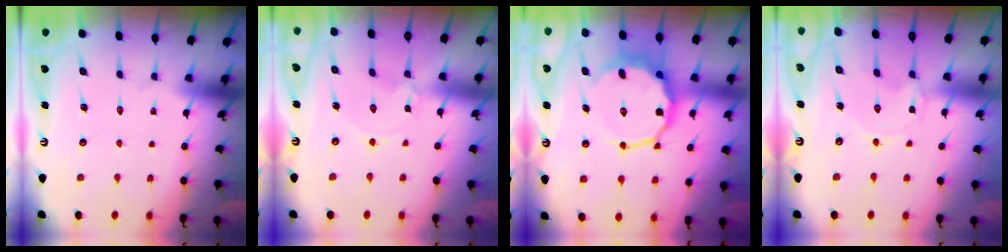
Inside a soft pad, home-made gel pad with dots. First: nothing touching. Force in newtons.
{"total": 0.0}
{"total": 11.1, "press": 10.6, "slide": 3.3}
{"total": 0.0}